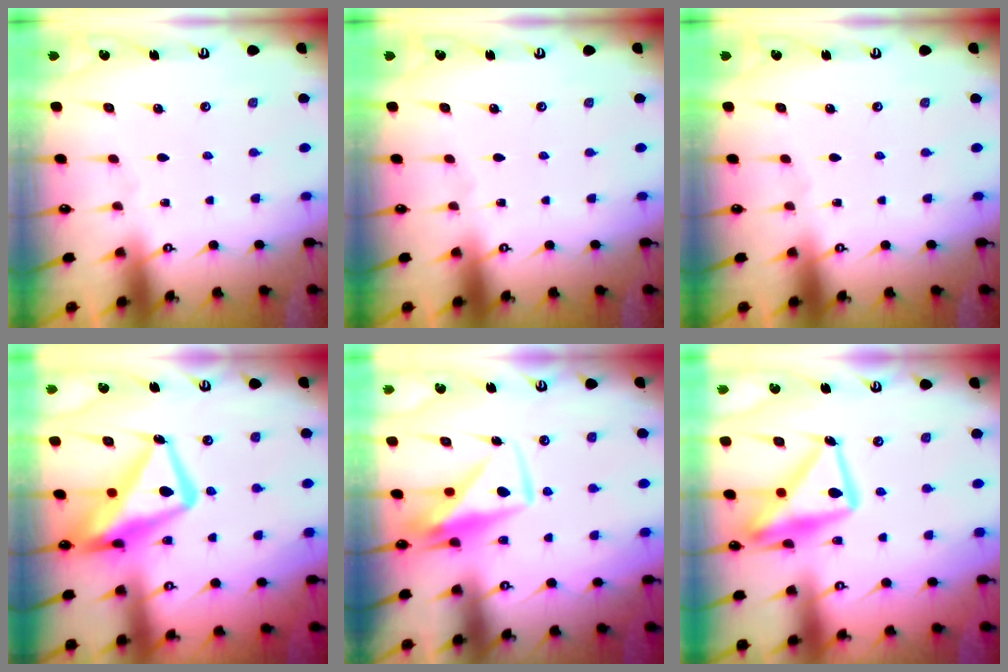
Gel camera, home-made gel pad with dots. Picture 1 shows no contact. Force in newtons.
{"total": 0.0}
{"total": 0.0}
{"total": 15.5, "press": 15.5, "slide": 1.4}
{"total": 9.2, "press": 9.2, "slide": 0.9}
{"total": 17.9, "press": 17.8, "slide": 1.7}